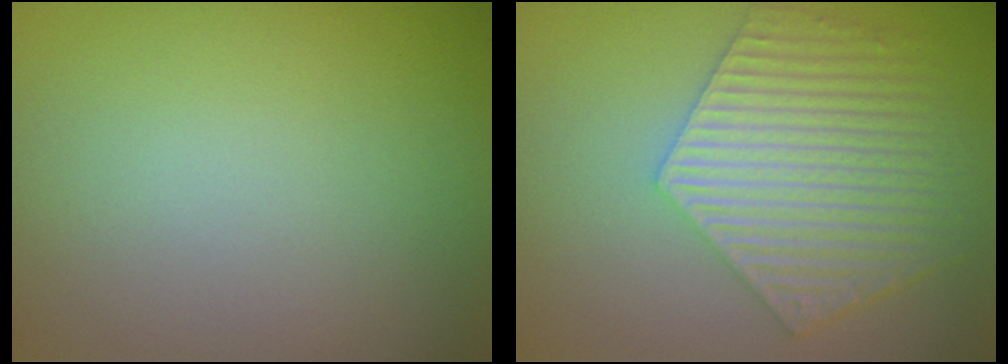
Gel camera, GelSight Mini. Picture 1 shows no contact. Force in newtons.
{"total": 6.5, "press": 5.0, "slide": 4.2}